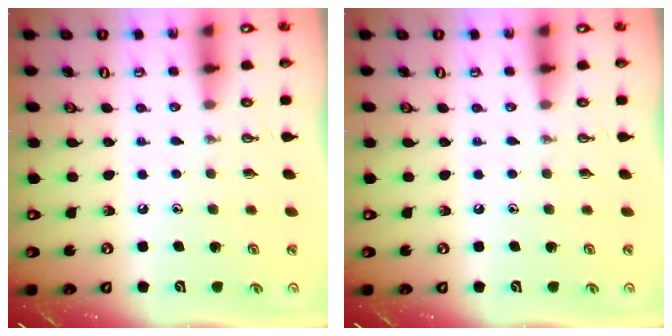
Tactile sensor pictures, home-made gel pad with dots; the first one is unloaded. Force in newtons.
{"total": 0.0}